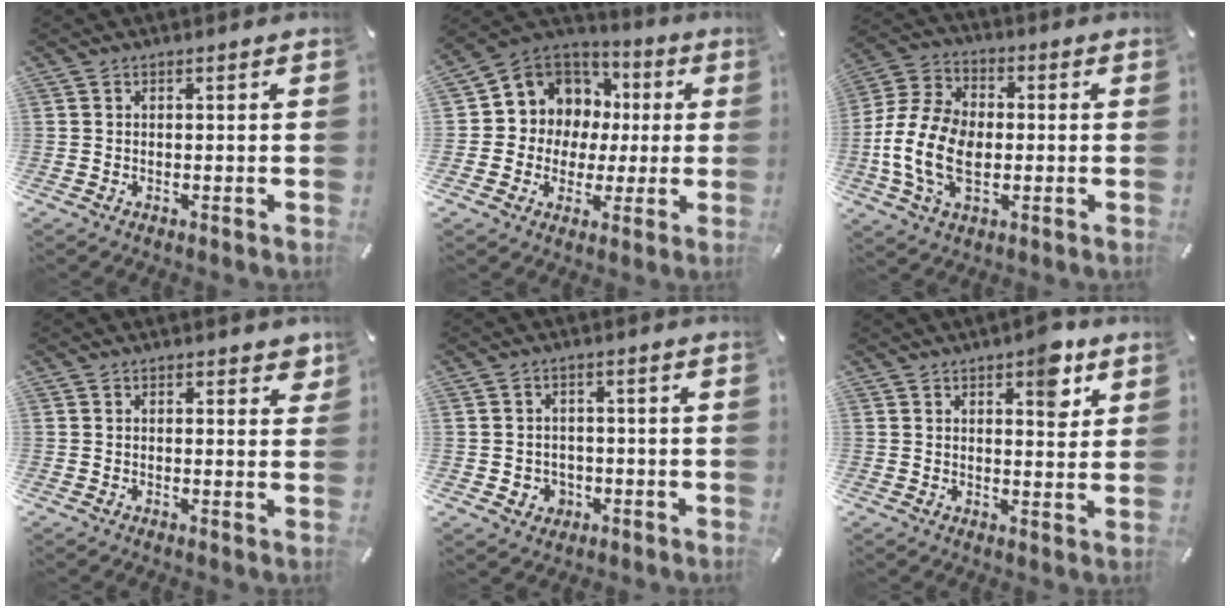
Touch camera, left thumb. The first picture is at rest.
{"total": 10.1, "force": [2.3, 9.8, 1.2], "torque": [-0.039, -0.031, 0.051]}
{"total": 14.9, "force": [-3.0, 10.0, 10.6], "torque": [-0.240, 0.008, -0.054]}
{"total": 2.6, "force": [1.5, 1.5, 1.5], "torque": [-0.010, -0.003, 0.021]}
{"total": 4.4, "force": [-0.9, 4.2, 1.1], "torque": [-0.014, 0.006, -0.016]}
{"total": 7.4, "force": [4.2, 3.5, 5.0], "torque": [-0.044, -0.027, 0.062]}